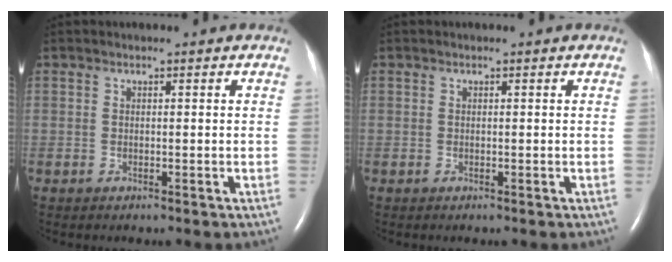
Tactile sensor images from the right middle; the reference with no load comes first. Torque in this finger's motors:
{"motor_torque": [-0.15, 0.06, -0.03, 0.00]}